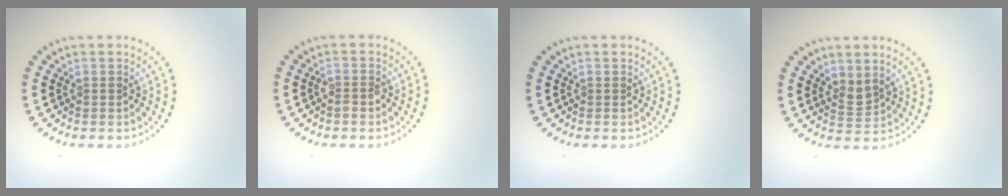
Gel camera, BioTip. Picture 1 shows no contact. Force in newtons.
{"total": 1.0, "press": 1.0, "slide": 0.4}
{"total": 0.0}
{"total": 1.8, "press": 1.3, "slide": 1.2}